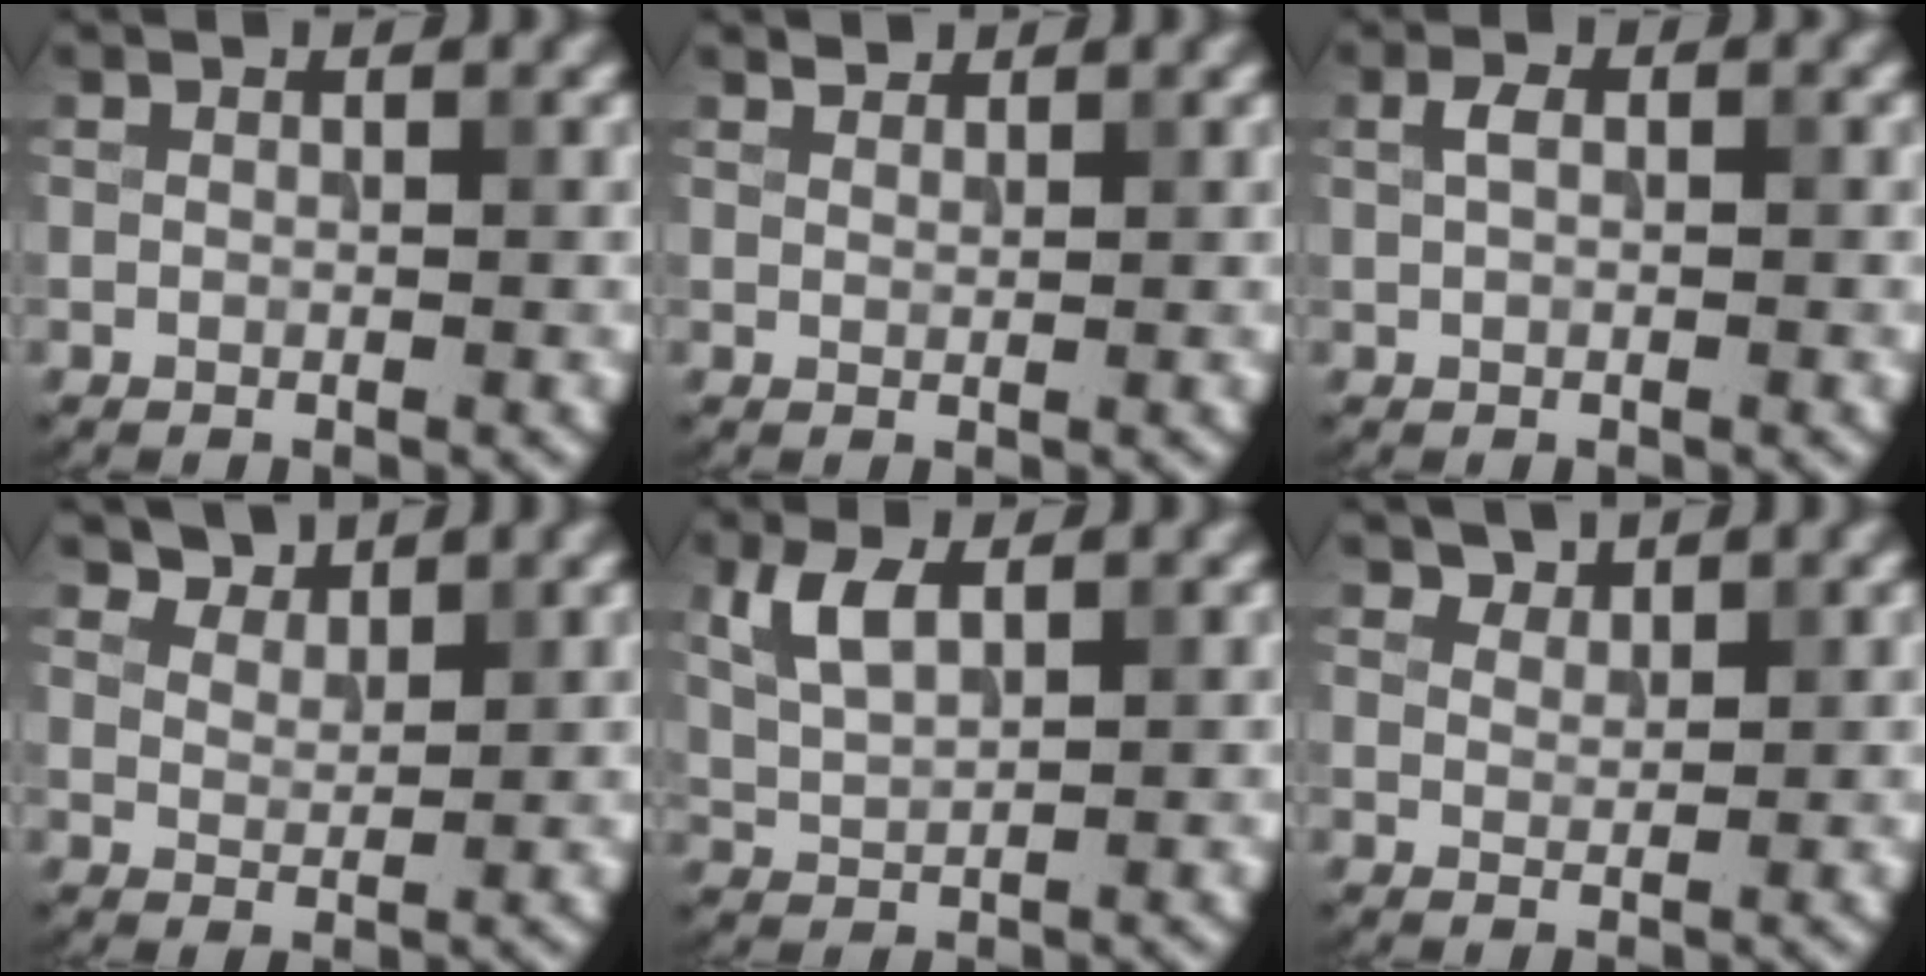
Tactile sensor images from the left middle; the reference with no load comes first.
{"total": 1.0, "force": [1.0, 0.2, 0.1], "torque": [-0.004, 0.000, 0.018]}
{"total": 1.6, "force": [0.3, 0.9, 1.2], "torque": [-0.025, 0.004, 0.004]}
{"total": 2.9, "force": [2.7, 0.9, 0.5], "torque": [-0.019, -0.008, 0.054]}
{"total": 3.4, "force": [1.5, 1.6, 2.6], "torque": [-0.060, 0.005, 0.033]}
{"total": 1.8, "force": [1.7, 0.6, 0.2], "torque": [-0.009, -0.006, 0.035]}